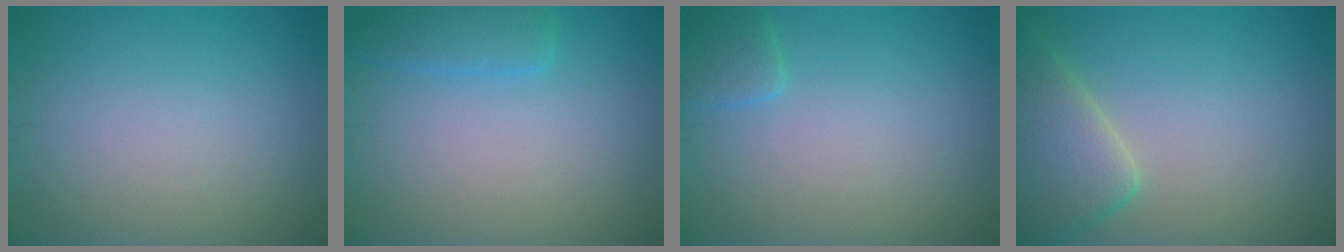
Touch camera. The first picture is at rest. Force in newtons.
{"total": 2.0, "press": 1.9, "slide": 0.3}
{"total": 1.6, "press": 1.6, "slide": 0.1}
{"total": 5.3, "press": 5.3, "slide": 0.4}